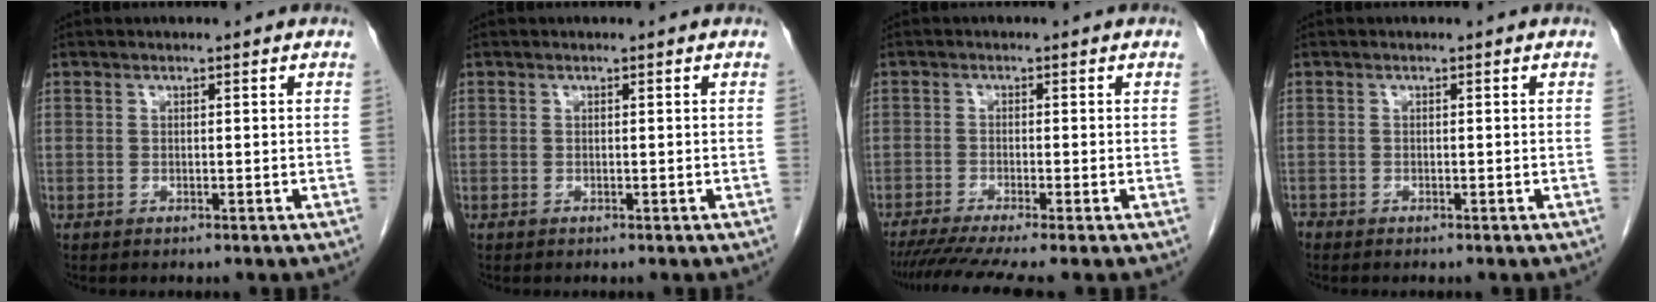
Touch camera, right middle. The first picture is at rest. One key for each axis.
{"total": 0.0}
{"total": 7.8, "fx": -6.3, "fy": -0.6, "fz": 4.6, "tx": -0.069, "ty": -0.019, "tz": -0.102}
{"total": 0.6, "fx": -0.5, "fy": 0.2, "fz": 0.0, "tx": -0.007, "ty": -0.002, "tz": -0.014}